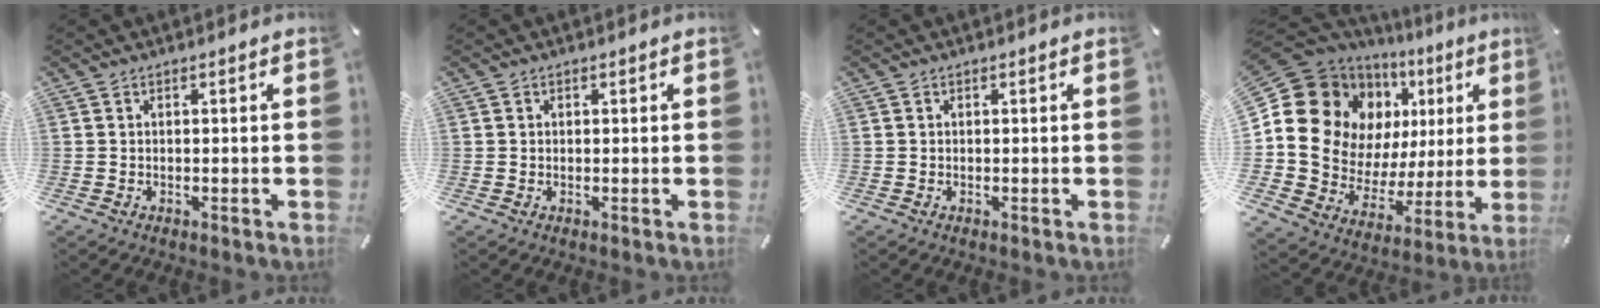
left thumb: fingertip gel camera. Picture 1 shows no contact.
{"total": 0.6, "force": [0.1, 0.6, 0.0], "torque": [0.001, 0.005, 0.002]}
{"total": 0.0}
{"total": 18.6, "force": [7.1, 15.1, 8.1], "torque": [-0.132, -0.060, 0.152]}